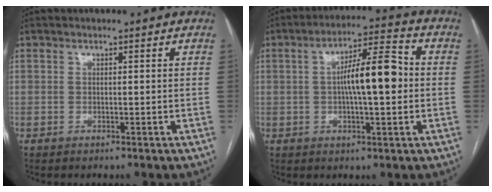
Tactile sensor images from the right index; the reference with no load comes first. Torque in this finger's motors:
{"motor_torque": [1.03, 0.07, 0.75, 0.12]}